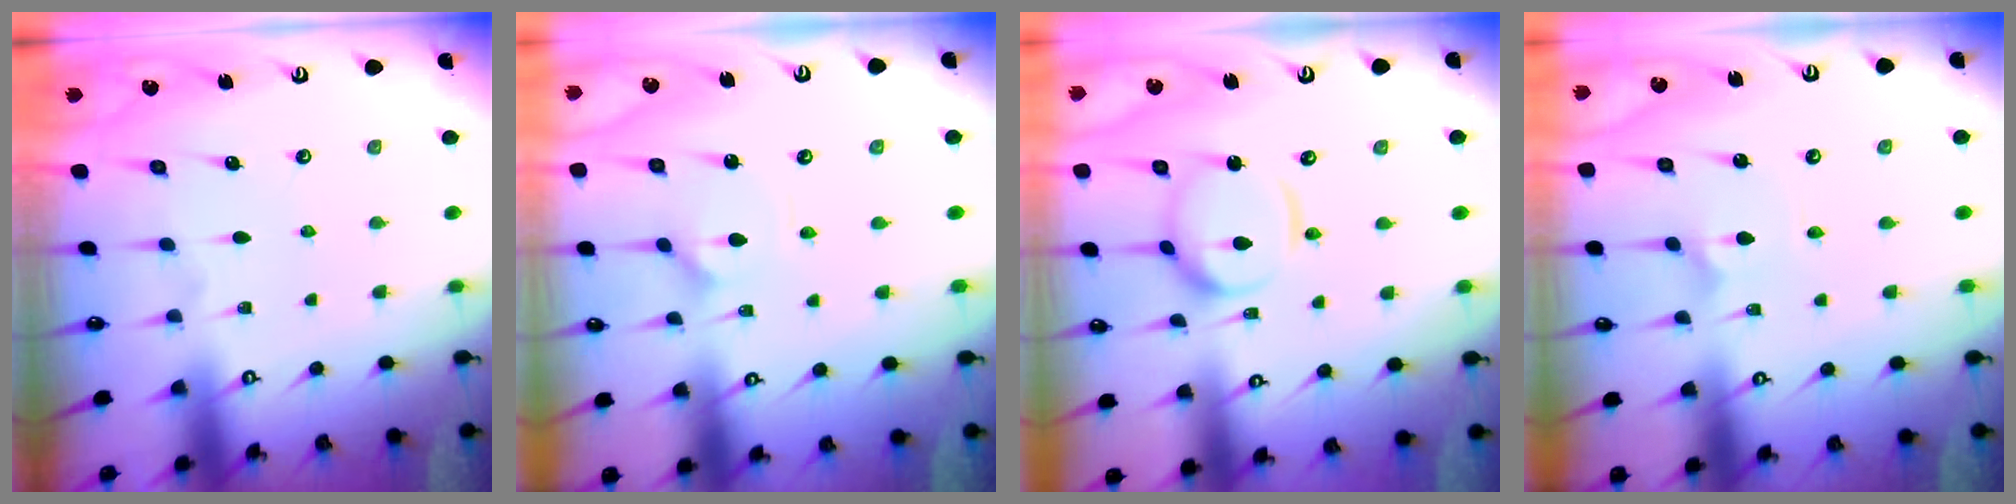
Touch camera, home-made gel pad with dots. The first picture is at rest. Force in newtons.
{"total": 3.2, "press": 3.1, "slide": 0.7}
{"total": 11.3, "press": 11.3, "slide": 1.1}
{"total": 1.8, "press": 1.8, "slide": 0.1}